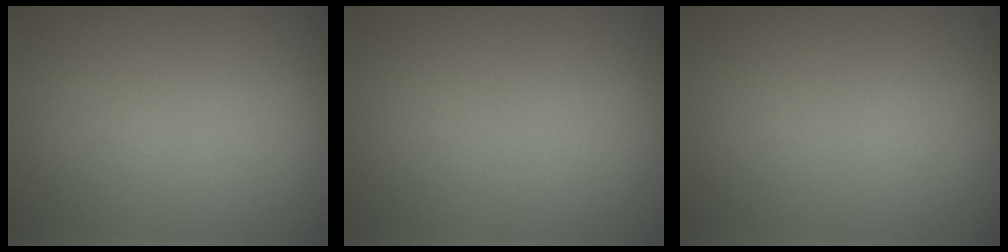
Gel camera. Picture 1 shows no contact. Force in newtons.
{"total": 0.0}
{"total": 0.0}